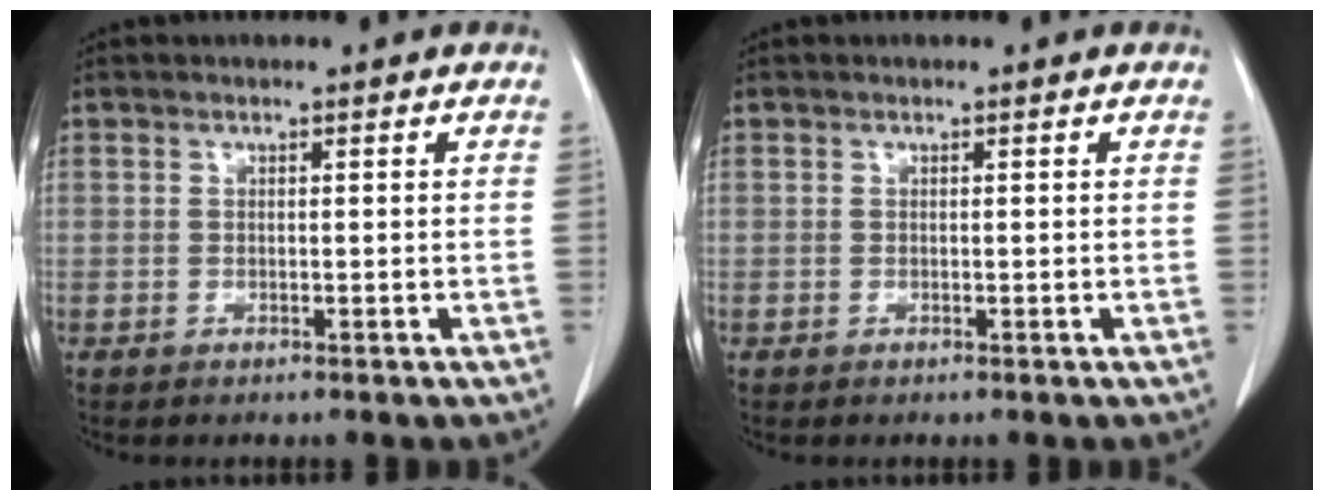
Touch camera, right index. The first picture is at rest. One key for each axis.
{"total": 0.0}